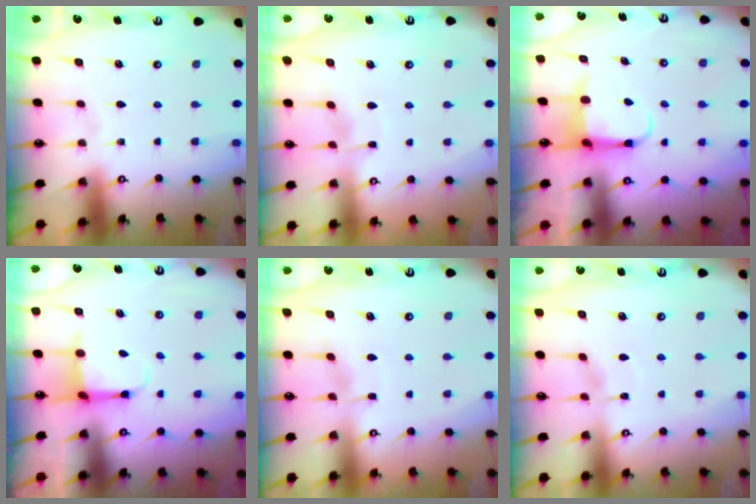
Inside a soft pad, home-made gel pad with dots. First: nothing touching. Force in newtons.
{"total": 3.6, "press": 3.6, "slide": 0.4}
{"total": 4.0, "press": 3.9, "slide": 0.5}
{"total": 3.7, "press": 3.5, "slide": 1.4}
{"total": 3.9, "press": 3.9, "slide": 0.5}
{"total": 3.0, "press": 2.9, "slide": 0.6}